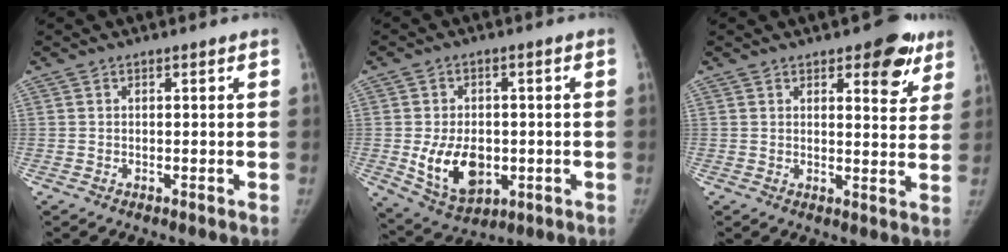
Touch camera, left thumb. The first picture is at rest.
{"total": 11.2, "force": [-1.8, 7.6, 8.1], "torque": [-0.116, -0.005, -0.012]}
{"total": 8.4, "force": [4.9, 3.7, 5.8], "torque": [-0.038, -0.023, 0.058]}